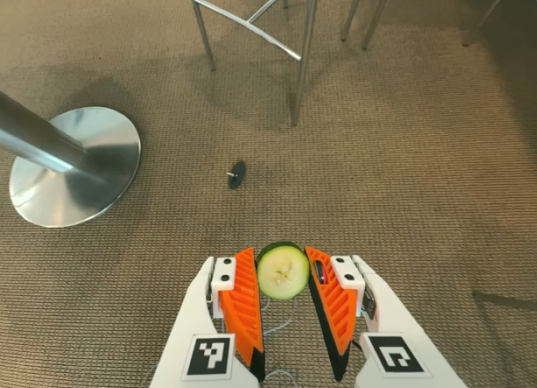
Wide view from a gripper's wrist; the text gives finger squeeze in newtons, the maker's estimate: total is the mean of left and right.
{"total": 8.5, "left": 8.3, "right": 8.6}